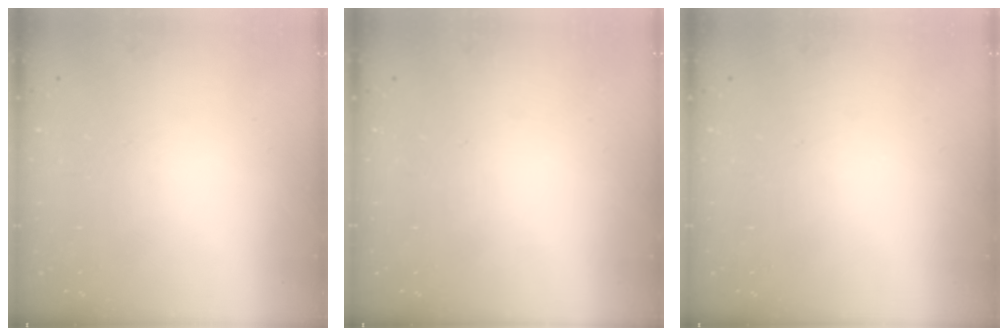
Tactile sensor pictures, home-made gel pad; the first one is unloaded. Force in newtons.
{"total": 0.0}
{"total": 0.0}